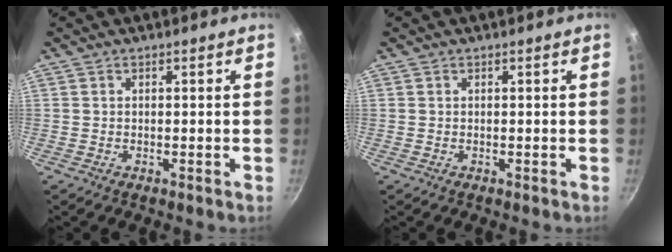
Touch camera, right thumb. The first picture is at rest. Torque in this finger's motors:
{"motor_torque": [0.39, 0.24, -0.32, 0.24, 0.02]}